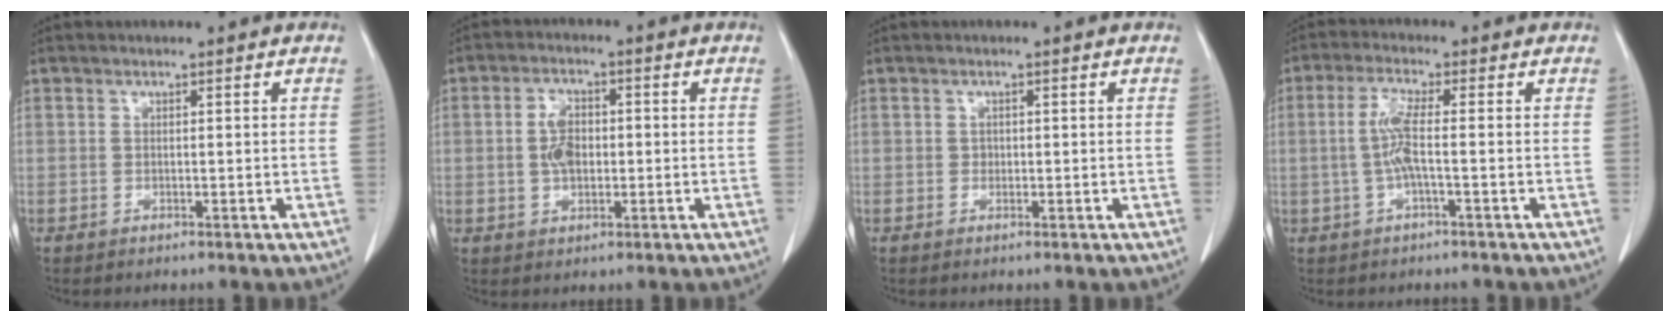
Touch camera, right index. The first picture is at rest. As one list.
[{"total": 5.0, "force": [-0.2, 3.0, 4.0], "torque": [-0.079, 0.008, -0.003]}, {"total": 0.6, "force": [0.0, 0.6, 0.2], "torque": [0.003, 0.003, 0.000]}, {"total": 4.6, "force": [-0.5, 0.2, 4.6], "torque": [-0.103, 0.006, -0.011]}]